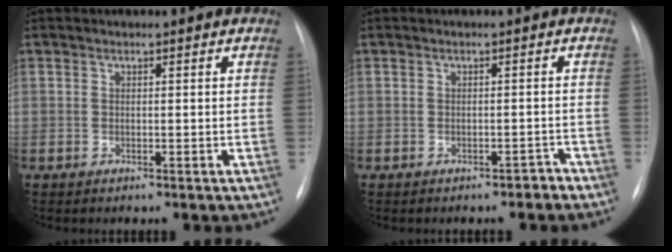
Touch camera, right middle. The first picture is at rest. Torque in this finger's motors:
{"motor_torque": [0.06, -0.05, 0.00, 0.00]}